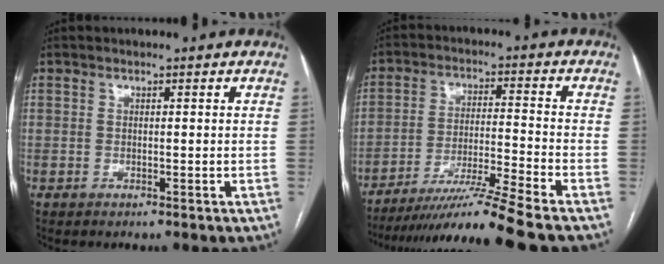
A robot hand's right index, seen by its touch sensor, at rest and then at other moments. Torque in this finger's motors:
{"motor_torque": [1.14, -1.00, 0.63, 0.13]}